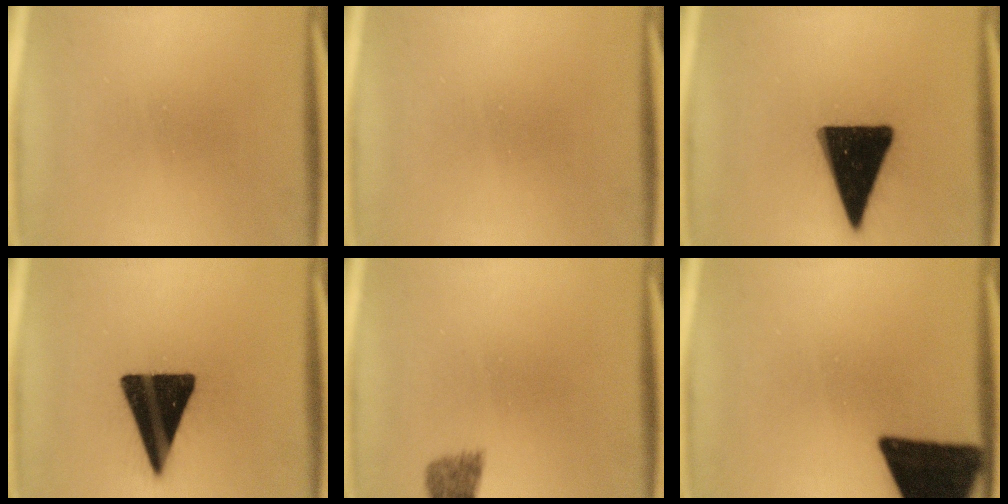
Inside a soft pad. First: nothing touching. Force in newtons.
{"total": 0.0}
{"total": 18.5}
{"total": 18.8}
{"total": 1.9}
{"total": 18.8}